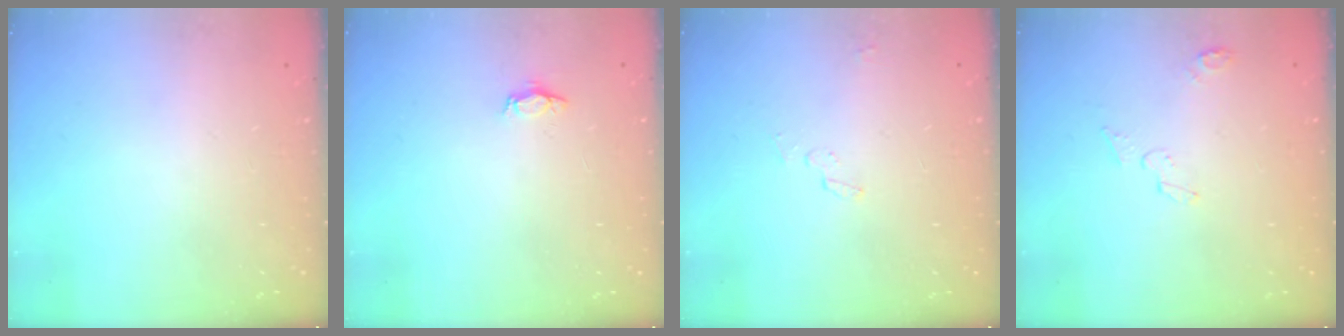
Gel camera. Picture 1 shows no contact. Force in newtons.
{"total": 3.2, "press": 3.1, "slide": 0.4}
{"total": 3.1, "press": 2.9, "slide": 1.1}
{"total": 4.2, "press": 4.2, "slide": 0.3}